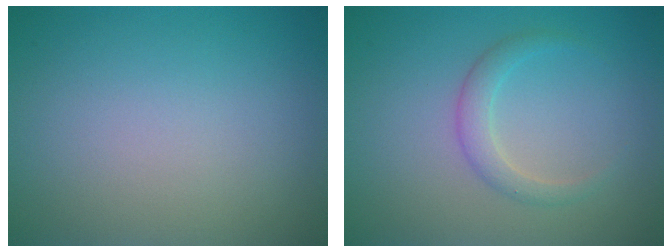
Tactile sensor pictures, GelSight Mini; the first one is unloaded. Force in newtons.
{"total": 1.9, "press": 1.9, "slide": 0.1}